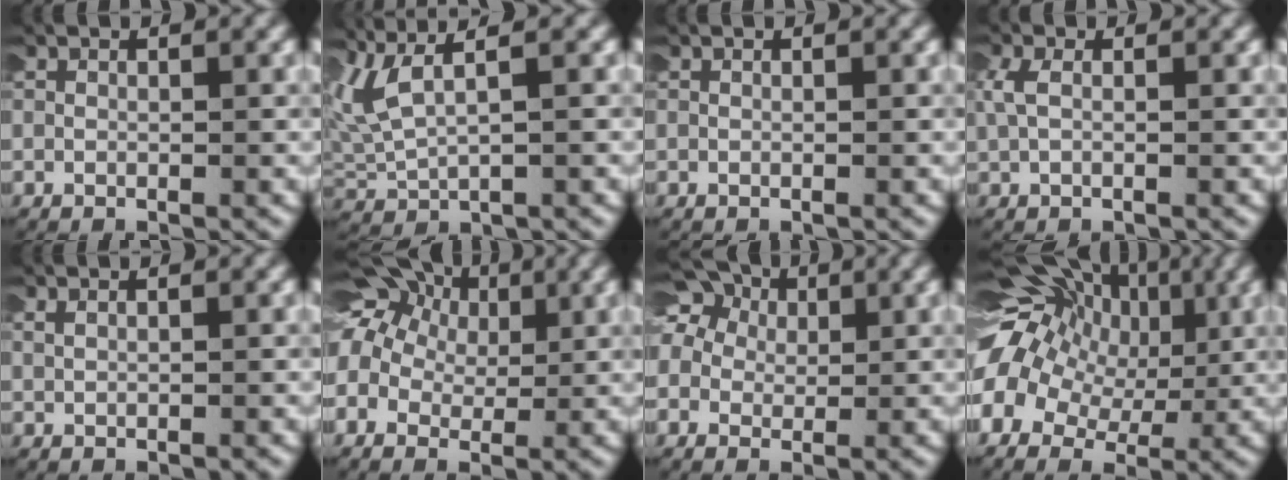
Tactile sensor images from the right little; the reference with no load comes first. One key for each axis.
{"total": 4.7, "fx": 2.2, "fy": 2.2, "fz": 3.5, "tx": -0.091, "ty": 0.008, "tz": 0.042}
{"total": 0.0}
{"total": 1.4, "fx": 0.5, "fy": 0.6, "fz": 1.1, "tx": -0.033, "ty": 0.002, "tz": 0.011}
{"total": 0.8, "fx": 0.7, "fy": 0.0, "fz": 0.3, "tx": -0.008, "ty": -0.001, "tz": 0.017}
{"total": 9.3, "fx": 3.0, "fy": 7.4, "fz": 4.9, "tx": -0.114, "ty": 0.008, "tz": 0.034}
{"total": 8.9, "fx": 3.2, "fy": 7.3, "fz": 4.0, "tx": -0.099, "ty": 0.006, "tz": 0.034}
{"total": 11.8, "fx": 2.4, "fy": 9.3, "fz": 6.9, "tx": -0.151, "ty": 0.002, "tz": 0.032}